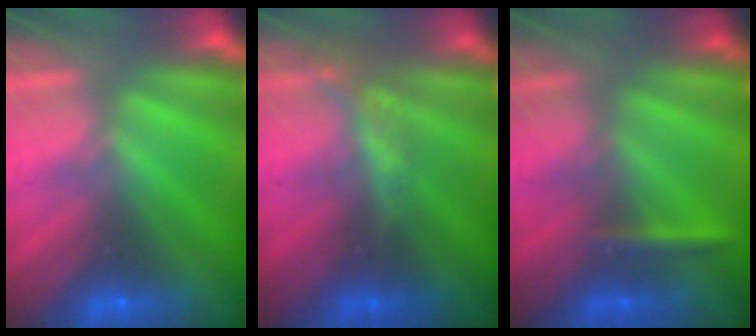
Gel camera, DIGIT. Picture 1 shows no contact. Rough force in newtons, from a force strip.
{"total": 2.1}
{"total": 2.4}